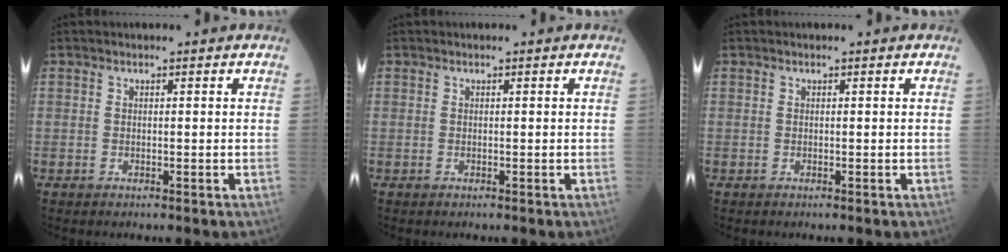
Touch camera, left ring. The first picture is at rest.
{"total": 0.0}
{"total": 0.0}